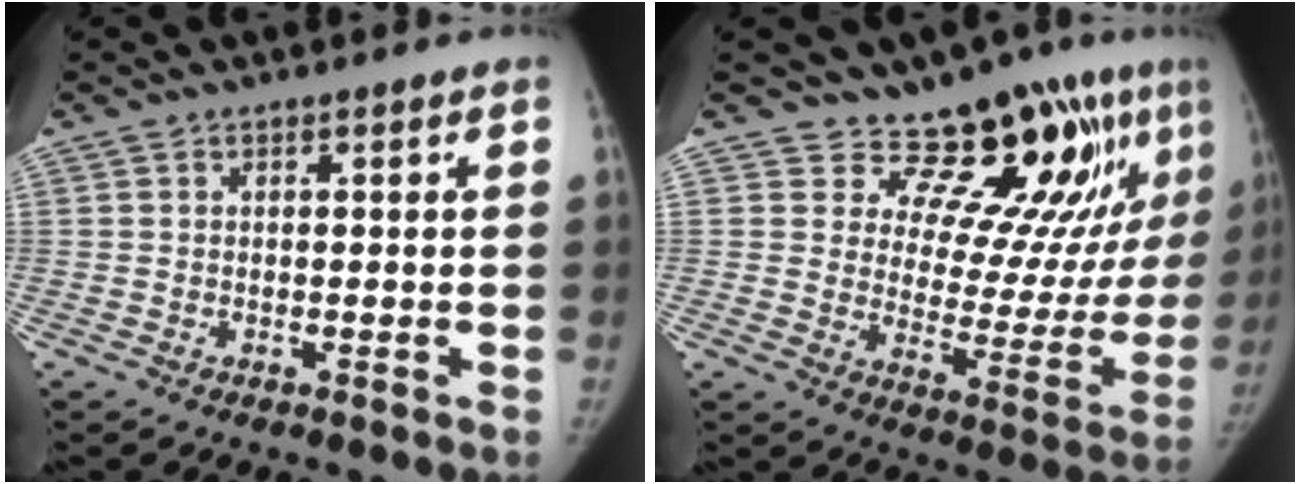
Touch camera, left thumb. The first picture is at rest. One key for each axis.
{"total": 17.9, "fx": 12.9, "fy": 6.9, "fz": 10.2, "tx": -0.075, "ty": -0.105, "tz": 0.179}